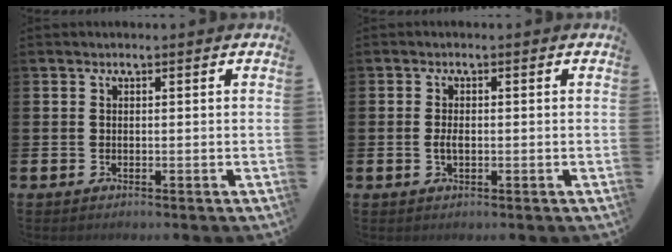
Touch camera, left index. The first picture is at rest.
{"total": 1.7, "force": [-0.3, 0.9, 1.5], "torque": [-0.028, 0.002, -0.006]}